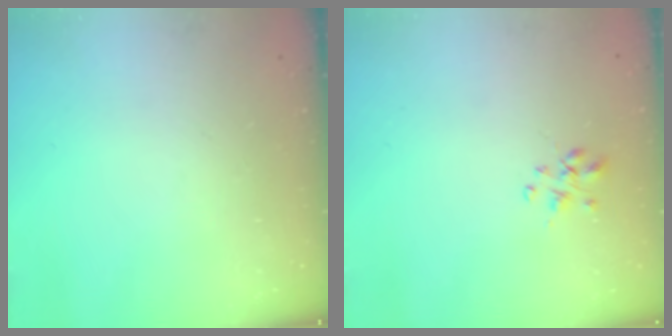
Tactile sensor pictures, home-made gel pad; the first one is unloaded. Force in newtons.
{"total": 2.5, "press": 2.4, "slide": 0.5}